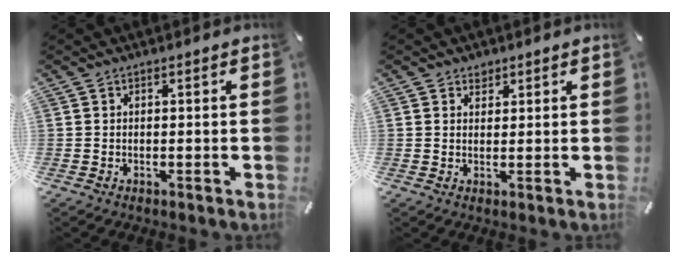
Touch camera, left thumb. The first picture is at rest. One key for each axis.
{"total": 1.8, "fx": 1.2, "fy": 1.4, "fz": 0.2, "tx": 0.012, "ty": -0.005, "tz": 0.018}